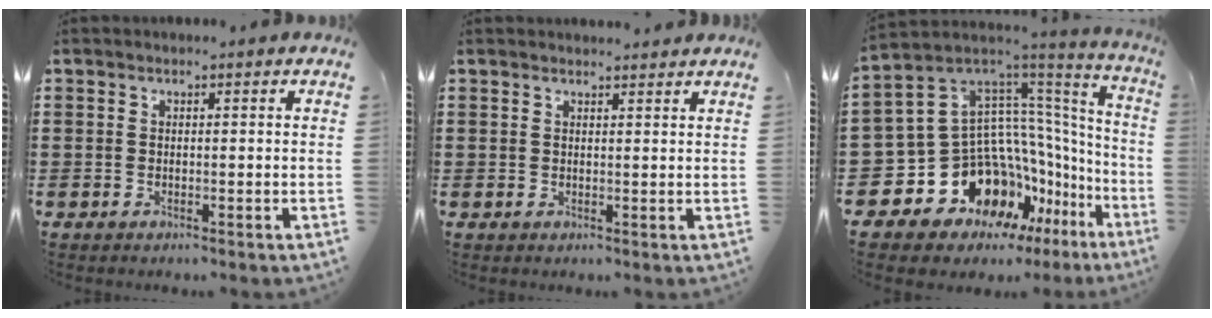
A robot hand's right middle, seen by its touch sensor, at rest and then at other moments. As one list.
[{"total": 1.3, "force": [1.3, 0.1, 0.0], "torque": [0.003, -0.004, 0.023]}, {"total": 13.0, "force": [-6.5, 10.0, 5.2], "torque": [-0.170, -0.032, -0.093]}]